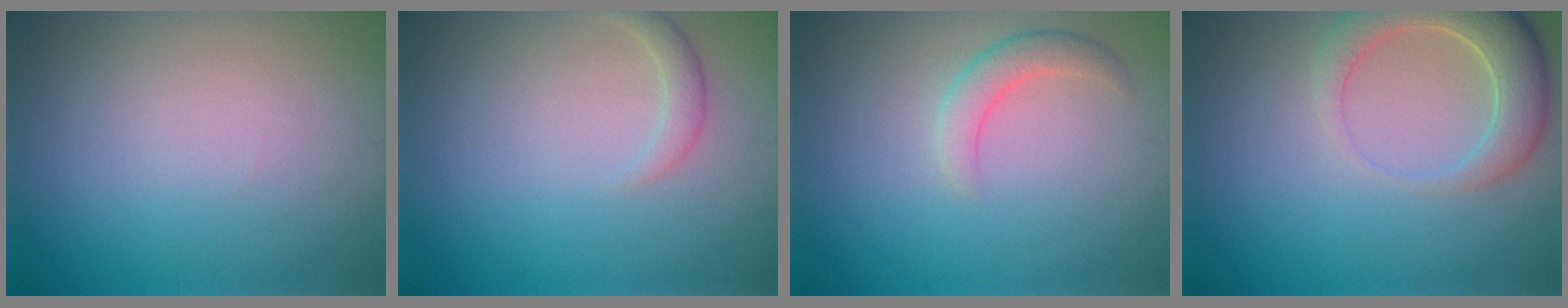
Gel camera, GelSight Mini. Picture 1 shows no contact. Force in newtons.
{"total": 1.3, "press": 1.3, "slide": 0.0}
{"total": 2.2, "press": 2.1, "slide": 0.1}
{"total": 5.0, "press": 4.9, "slide": 0.6}